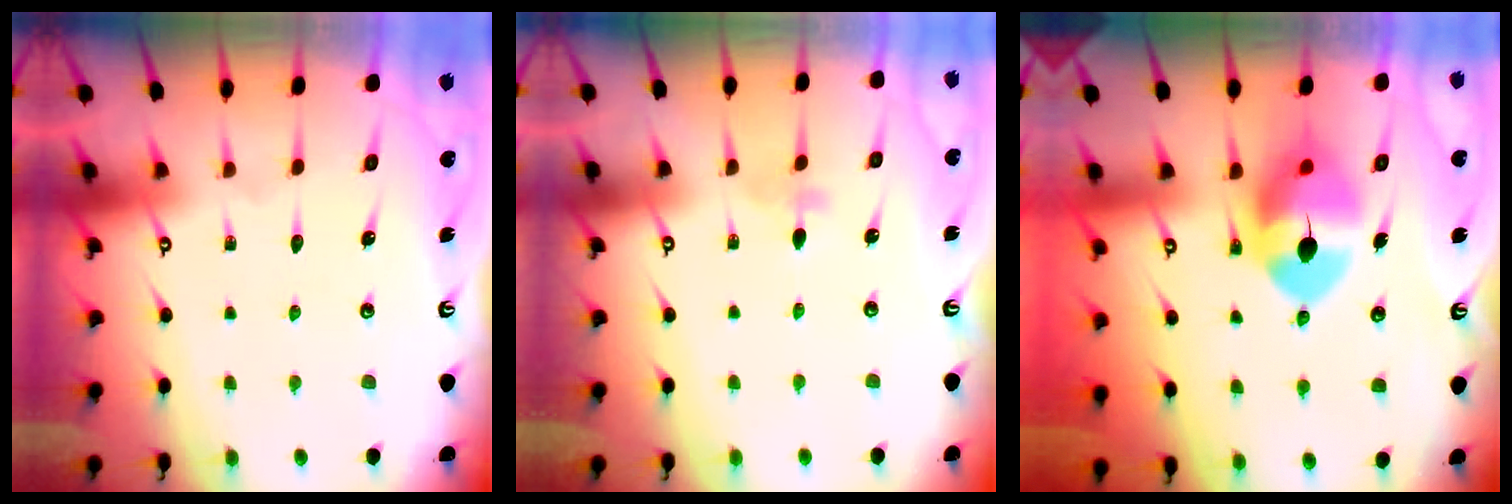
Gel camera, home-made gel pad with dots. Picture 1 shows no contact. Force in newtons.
{"total": 3.0, "press": 2.9, "slide": 0.6}
{"total": 9.7, "press": 9.6, "slide": 1.3}